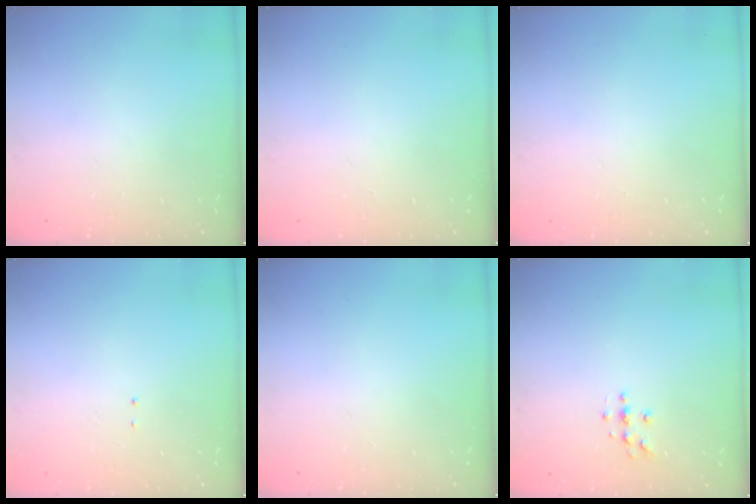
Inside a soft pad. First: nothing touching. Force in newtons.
{"total": 0.0}
{"total": 0.0}
{"total": 1.3, "press": 1.2, "slide": 0.6}
{"total": 0.0}
{"total": 4.9, "press": 4.8, "slide": 0.6}